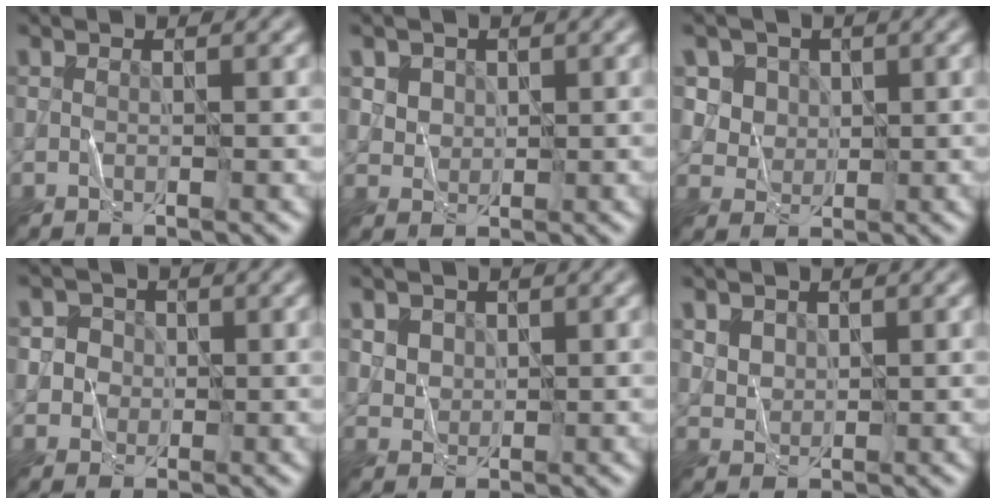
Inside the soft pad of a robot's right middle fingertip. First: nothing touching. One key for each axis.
{"total": 4.0, "fx": 2.0, "fy": 3.0, "fz": 1.7, "tx": -0.048, "ty": 0.004, "tz": 0.043}
{"total": 6.0, "fx": 3.0, "fy": 4.8, "fz": 2.2, "tx": -0.046, "ty": -0.001, "tz": 0.050}
{"total": 3.5, "fx": 0.7, "fy": 3.3, "fz": 1.0, "tx": 0.003, "ty": 0.012, "tz": 0.003}
{"total": 3.6, "fx": 1.9, "fy": 2.6, "fz": 1.5, "tx": -0.048, "ty": 0.001, "tz": 0.042}
{"total": 2.6, "fx": 1.5, "fy": 1.9, "fz": 1.0, "tx": -0.031, "ty": -0.002, "tz": 0.041}